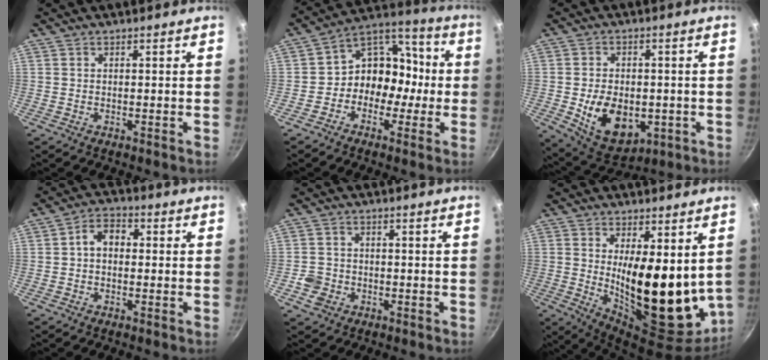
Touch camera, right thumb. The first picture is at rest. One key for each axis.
{"total": 11.7, "fx": -2.3, "fy": 9.7, "fz": 6.3, "tx": -0.039, "ty": 0.060, "tz": -0.055}
{"total": 13.4, "fx": -2.5, "fy": 9.1, "fz": 9.5, "tx": -0.125, "ty": -0.005, "tz": -0.018}
{"total": 5.0, "fx": 0.2, "fy": 3.6, "fz": 3.5, "tx": -0.040, "ty": 0.014, "tz": -0.007}
{"total": 3.9, "fx": -1.5, "fy": 3.4, "fz": 1.3, "tx": -0.018, "ty": 0.018, "tz": -0.027}
{"total": 19.4, "fx": 2.7, "fy": 8.2, "fz": 17.4, "tx": -0.219, "ty": -0.057, "tz": 0.061}